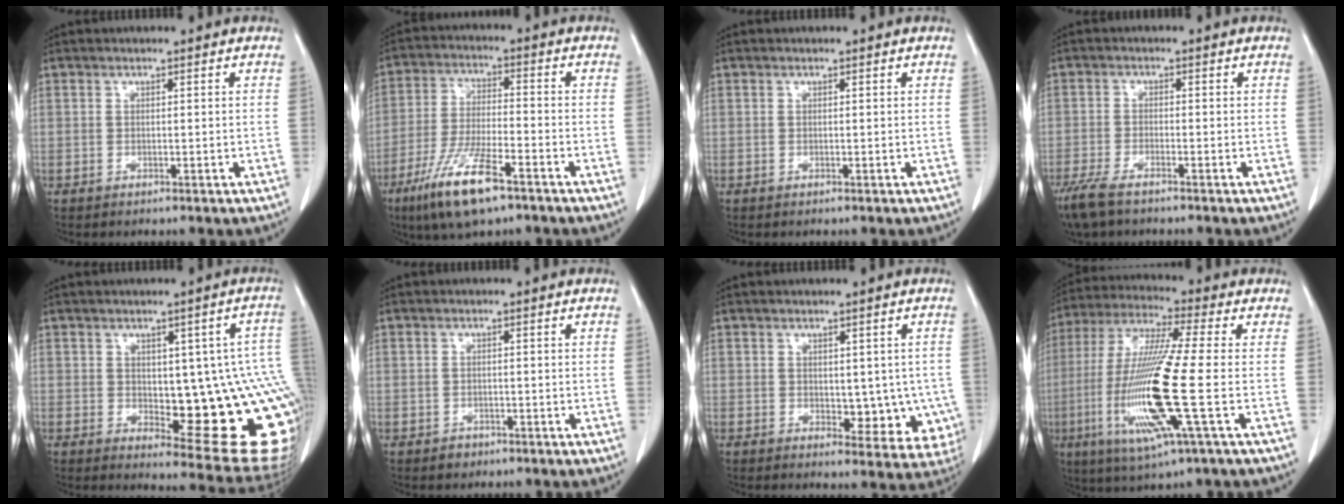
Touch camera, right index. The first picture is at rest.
{"total": 12.0, "force": [-7.4, 2.2, 9.2], "torque": [-0.188, -0.024, -0.132]}
{"total": 0.0}
{"total": 5.9, "force": [-4.5, 1.4, 3.6], "torque": [-0.071, -0.015, -0.080]}
{"total": 18.7, "force": [-1.9, 6.4, 17.5], "torque": [-0.124, 0.017, 0.002]}
{"total": 1.5, "force": [-0.8, 1.2, 0.1], "torque": [-0.001, 0.004, -0.011]}
{"total": 7.5, "force": [-0.6, 4.4, 6.0], "torque": [-0.047, 0.001, 0.006]}
{"total": 16.8, "force": [-3.6, 0.0, 16.4], "torque": [-0.344, -0.018, -0.074]}